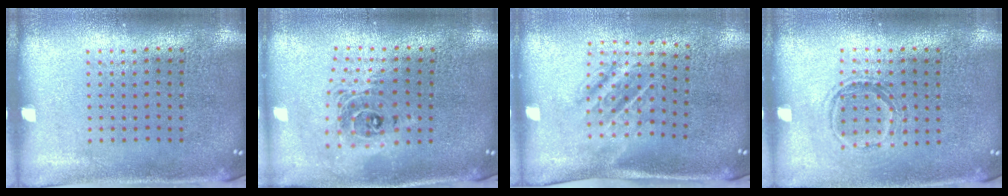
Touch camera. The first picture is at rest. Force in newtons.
{"total": 2.0, "press": 1.5, "slide": 1.3}
{"total": 1.8, "press": 1.2, "slide": 1.3}
{"total": 1.2, "press": 1.1, "slide": 0.6}